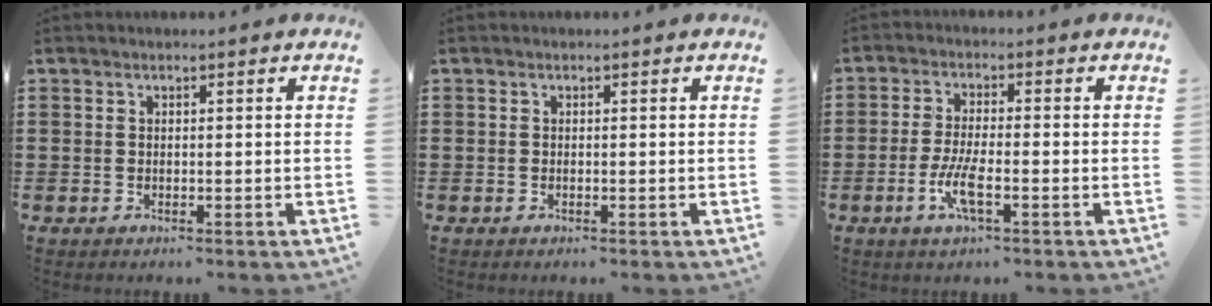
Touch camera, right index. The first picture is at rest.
{"total": 0.0}
{"total": 5.2, "force": [-2.1, 1.2, 4.6], "torque": [-0.094, -0.006, -0.041]}